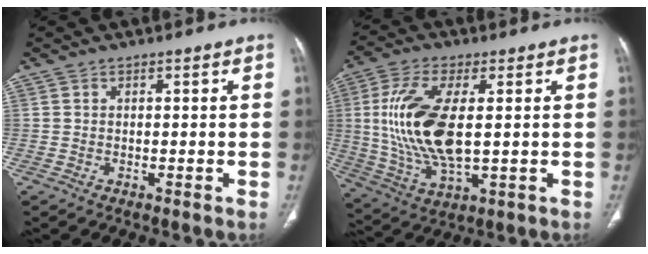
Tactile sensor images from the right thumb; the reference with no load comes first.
{"total": 16.6, "force": [1.5, 7.2, 14.8], "torque": [-0.315, -0.011, 0.036]}